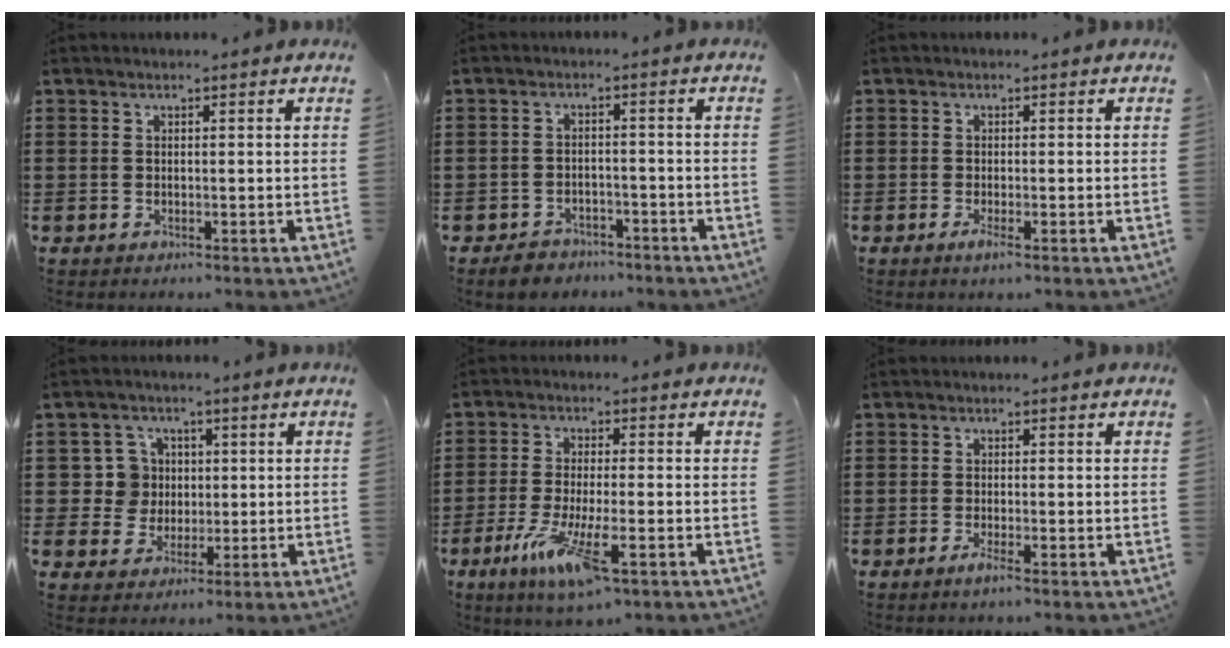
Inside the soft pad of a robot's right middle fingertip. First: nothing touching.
{"total": 2.9, "force": [-2.7, 0.8, 0.0], "torque": [-0.009, 0.003, -0.058]}
{"total": 1.5, "force": [-0.9, 0.2, 1.2], "torque": [-0.032, -0.008, -0.017]}
{"total": 6.5, "force": [0.8, 6.3, 1.3], "torque": [-0.049, 0.012, 0.017]}
{"total": 8.4, "force": [-3.8, 1.8, 7.3], "torque": [-0.153, -0.013, -0.068]}
{"total": 1.6, "force": [-1.0, 0.0, 1.2], "torque": [-0.029, -0.008, -0.019]}